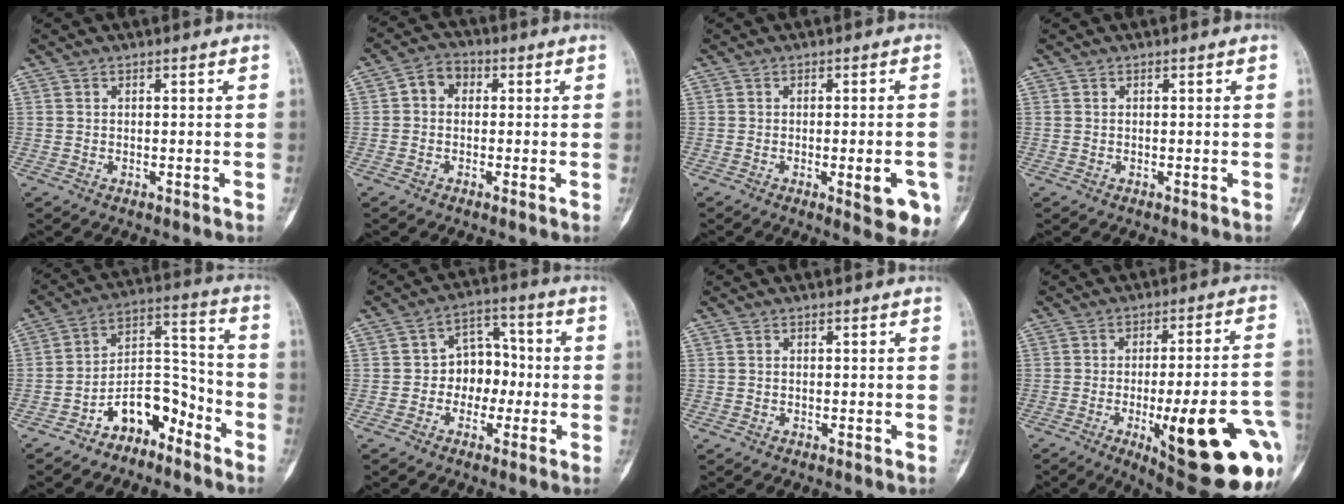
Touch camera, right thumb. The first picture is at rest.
{"total": 4.5, "force": [0.1, 3.8, 2.4], "torque": [-0.022, 0.015, -0.013]}
{"total": 7.9, "force": [-2.6, 2.5, 7.0], "torque": [-0.071, 0.001, -0.024]}
{"total": 0.0}
{"total": 10.8, "force": [-7.0, 6.1, 5.5], "torque": [-0.063, 0.097, -0.129]}
{"total": 8.1, "force": [-1.3, 6.4, 4.9], "torque": [-0.027, 0.038, -0.036]}
{"total": 0.0}
{"total": 25.6, "force": [-8.3, 6.9, 23.3], "torque": [-0.250, 0.010, -0.094]}